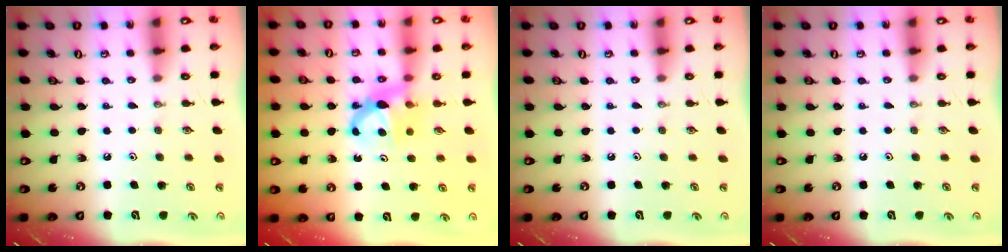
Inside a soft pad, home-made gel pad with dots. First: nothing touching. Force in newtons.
{"total": 7.1, "press": 7.1, "slide": 0.3}
{"total": 0.0}
{"total": 0.0}